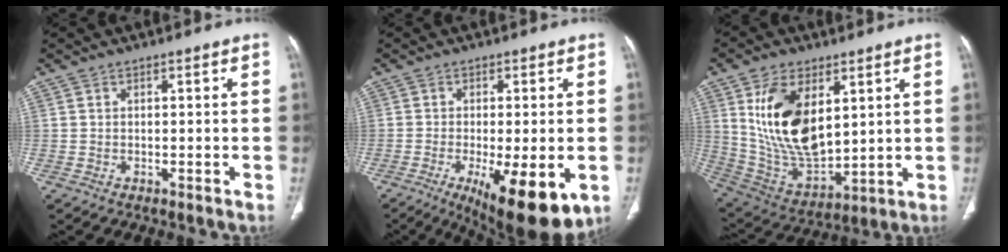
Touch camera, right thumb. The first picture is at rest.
{"total": 14.8, "force": [-5.5, 4.7, 12.8], "torque": [-0.168, -0.017, -0.070]}
{"total": 18.5, "force": [5.6, 10.1, 14.4], "torque": [-0.249, -0.028, 0.124]}